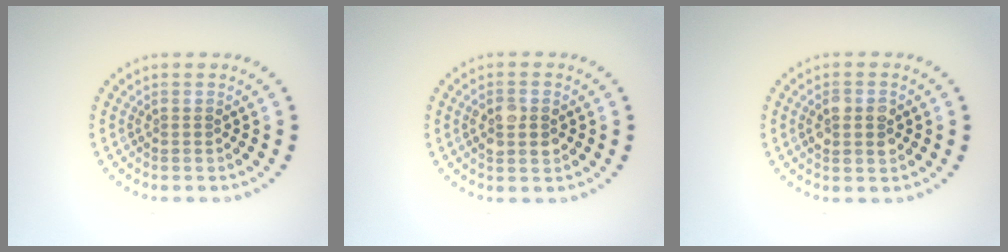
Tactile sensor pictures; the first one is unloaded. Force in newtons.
{"total": 2.7, "press": 2.7, "slide": 0.1}
{"total": 2.9, "press": 2.9, "slide": 0.3}